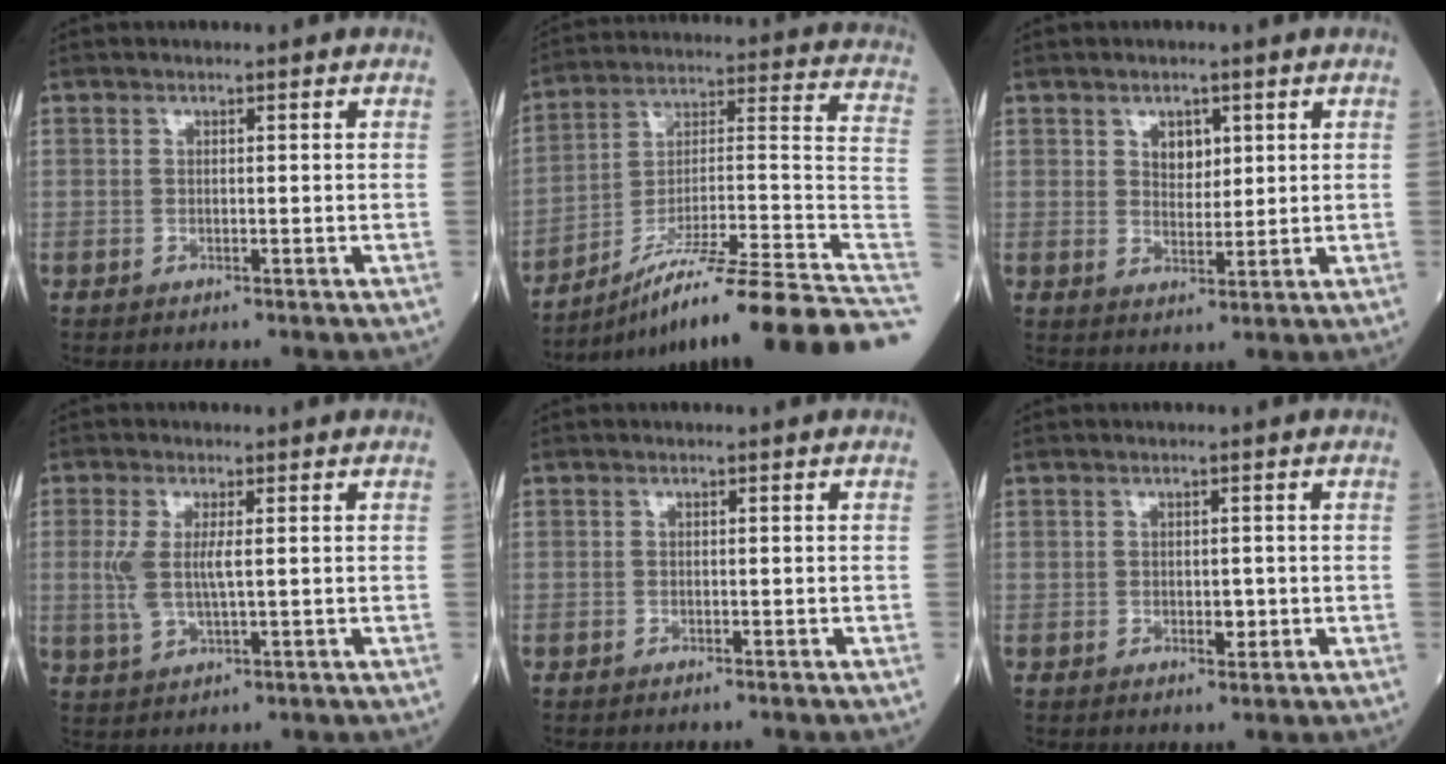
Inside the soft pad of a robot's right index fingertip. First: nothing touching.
{"total": 26.1, "force": [-18.8, -0.5, 18.1], "torque": [-0.177, 0.010, -0.297]}
{"total": 3.3, "force": [1.5, 2.1, 2.1], "torque": [-0.030, 0.001, 0.027]}
{"total": 4.9, "force": [0.5, 1.3, 4.7], "torque": [-0.114, -0.001, 0.014]}
{"total": 0.9, "force": [-0.8, -0.1, 0.4], "torque": [-0.004, 0.001, -0.012]}
{"total": 1.8, "force": [-0.2, 1.1, 1.4], "torque": [-0.019, -0.002, 0.001]}